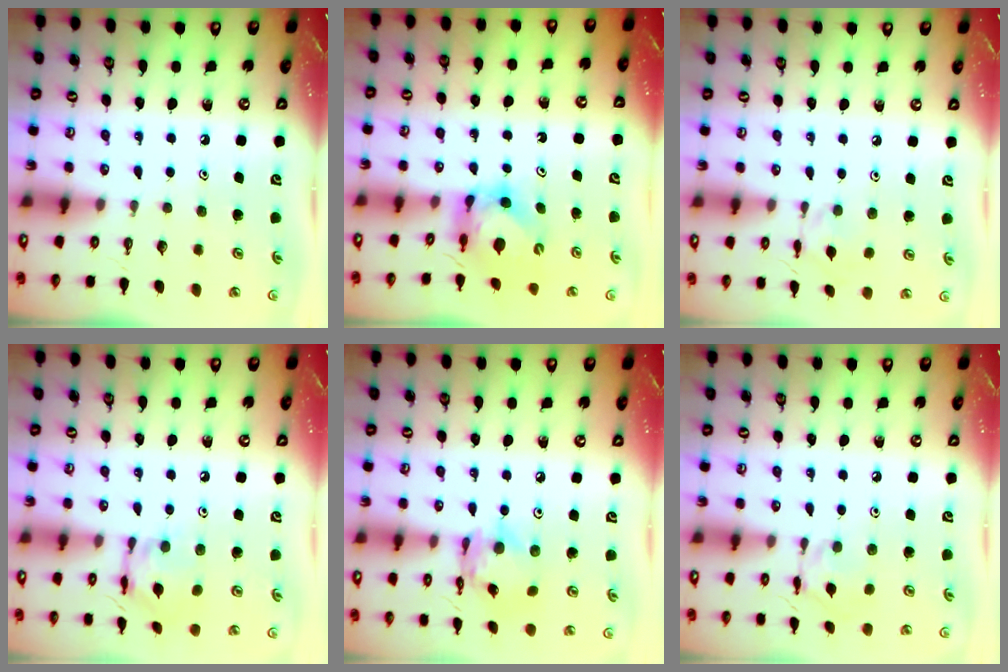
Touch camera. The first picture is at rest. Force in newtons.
{"total": 5.8, "press": 5.8, "slide": 0.5}
{"total": 2.1, "press": 2.1, "slide": 0.3}
{"total": 10.3, "press": 10.3, "slide": 0.8}
{"total": 11.0, "press": 11.0, "slide": 0.8}
{"total": 7.7, "press": 7.7, "slide": 0.4}